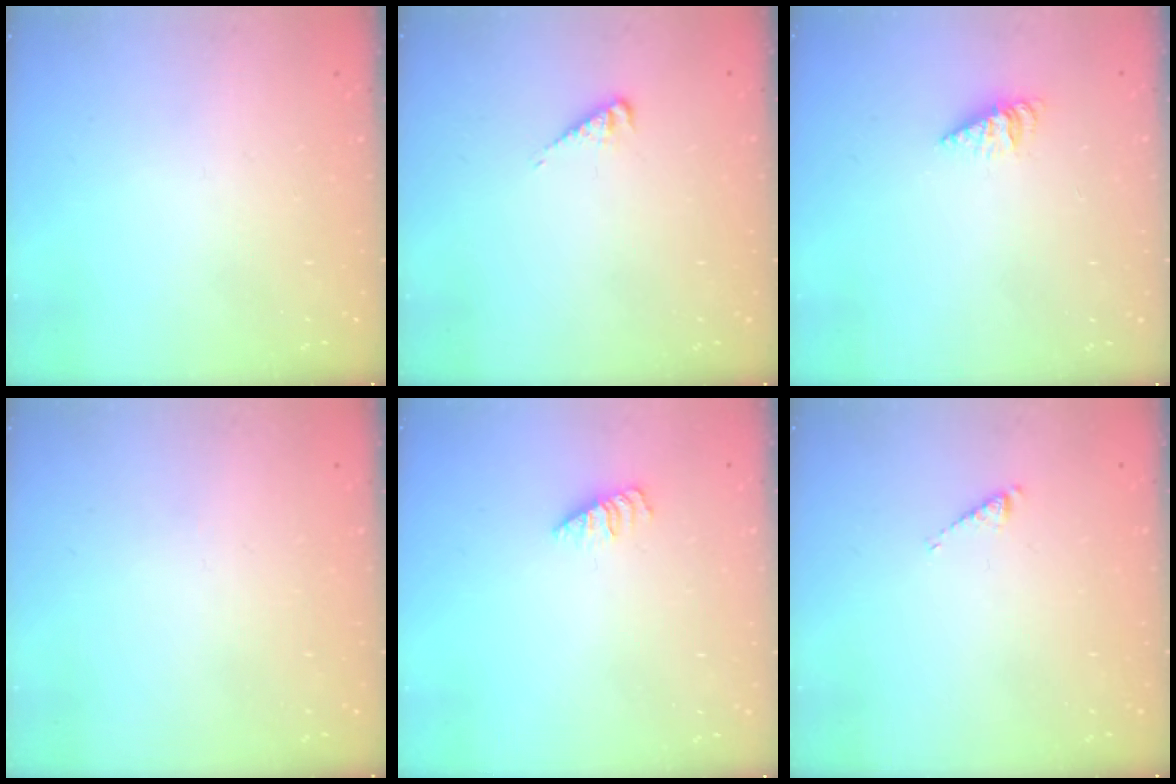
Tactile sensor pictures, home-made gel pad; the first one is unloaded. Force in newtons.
{"total": 4.2, "press": 4.1, "slide": 0.7}
{"total": 2.6, "press": 2.6, "slide": 0.4}
{"total": 0.0}
{"total": 1.2, "press": 1.1, "slide": 0.2}
{"total": 2.7, "press": 2.7, "slide": 0.4}